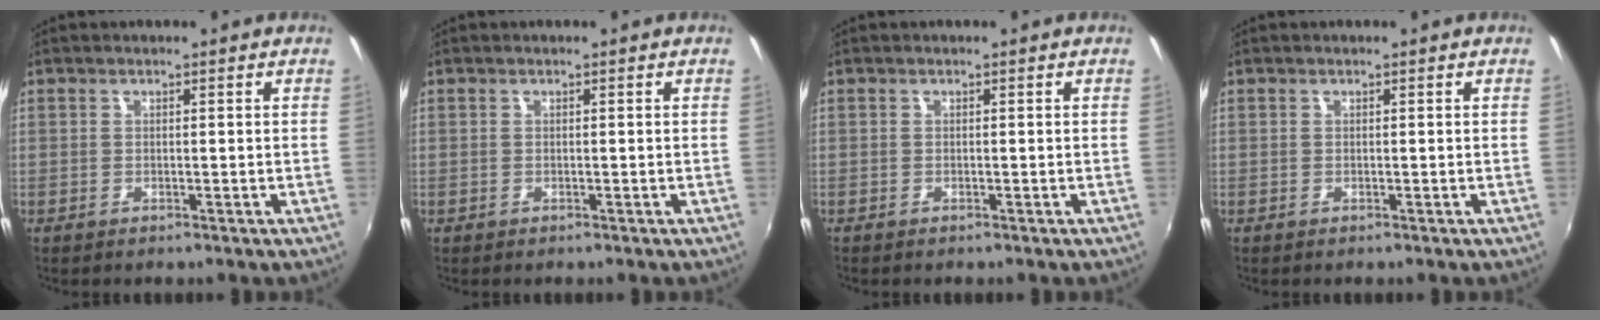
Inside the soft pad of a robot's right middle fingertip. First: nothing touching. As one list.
[{"total": 0.0}, {"total": 0.0}, {"total": 0.0}]